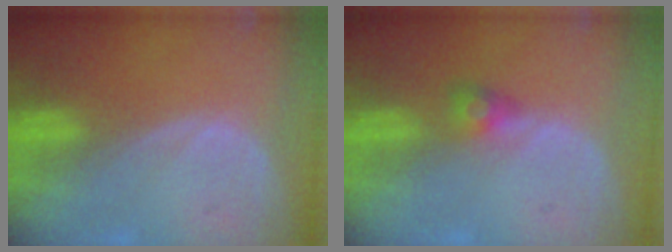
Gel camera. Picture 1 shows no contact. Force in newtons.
{"total": 2.6, "press": 2.5, "slide": 0.7}